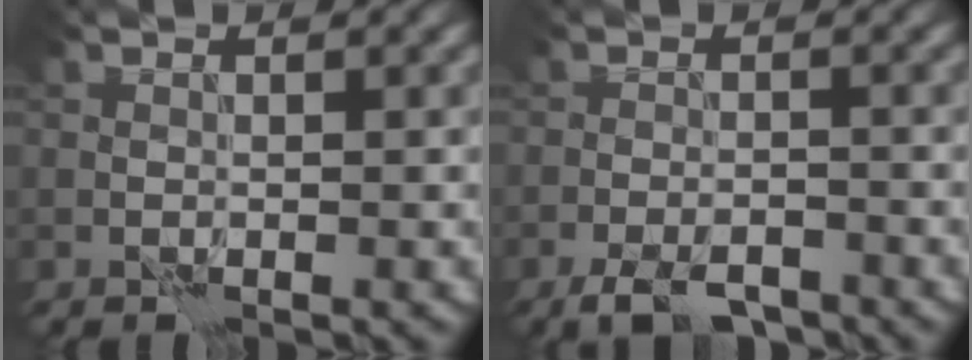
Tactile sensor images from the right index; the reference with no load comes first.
{"total": 3.6, "force": [-2.8, 1.1, 2.0], "torque": [-0.031, -0.006, -0.049]}